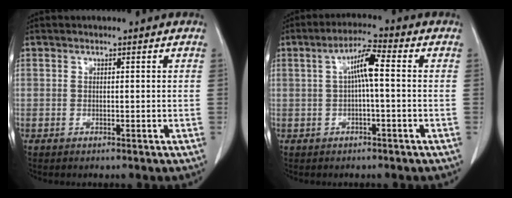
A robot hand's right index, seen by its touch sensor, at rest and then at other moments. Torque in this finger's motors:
{"motor_torque": [0.69, -0.06, 0.36, 0.11]}